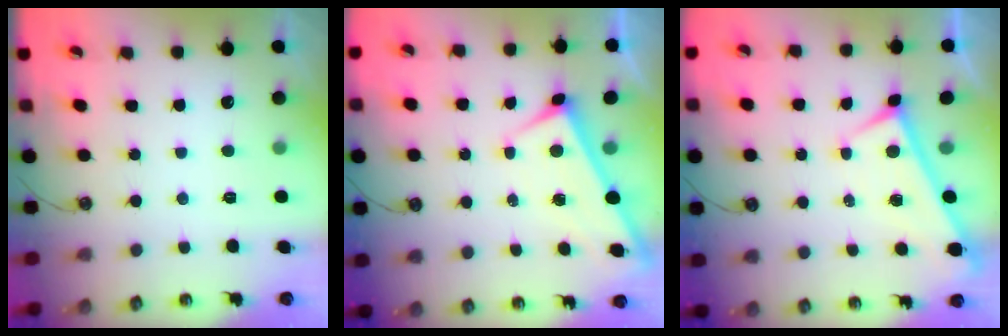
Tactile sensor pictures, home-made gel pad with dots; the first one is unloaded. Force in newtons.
{"total": 1.8, "press": 1.8, "slide": 0.1}
{"total": 0.0}